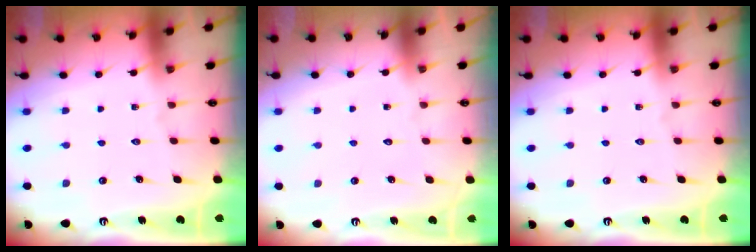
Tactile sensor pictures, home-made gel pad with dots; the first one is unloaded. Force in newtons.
{"total": 1.8, "press": 1.7, "slide": 0.1}
{"total": 0.0}